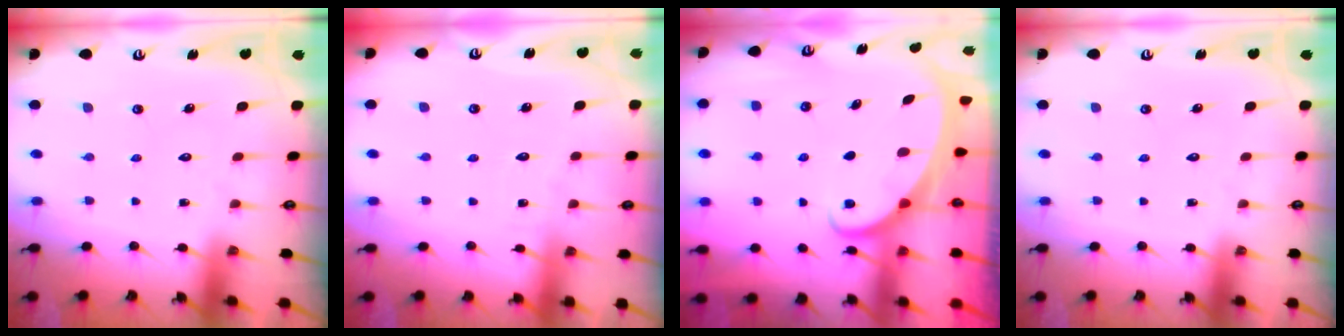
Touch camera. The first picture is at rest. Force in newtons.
{"total": 1.5, "press": 1.5, "slide": 0.2}
{"total": 2.0, "press": 2.0, "slide": 0.3}
{"total": 0.0}